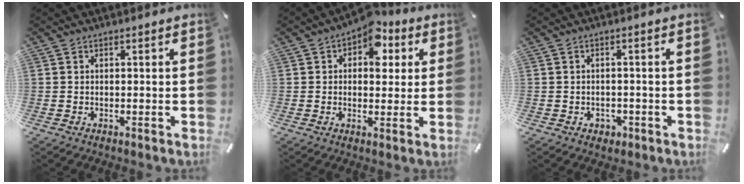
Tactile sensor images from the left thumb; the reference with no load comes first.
{"total": 8.8, "force": [3.6, 6.0, 5.4], "torque": [-0.064, -0.022, 0.055]}
{"total": 2.2, "force": [-0.8, 1.9, 0.7], "torque": [-0.014, 0.003, -0.017]}